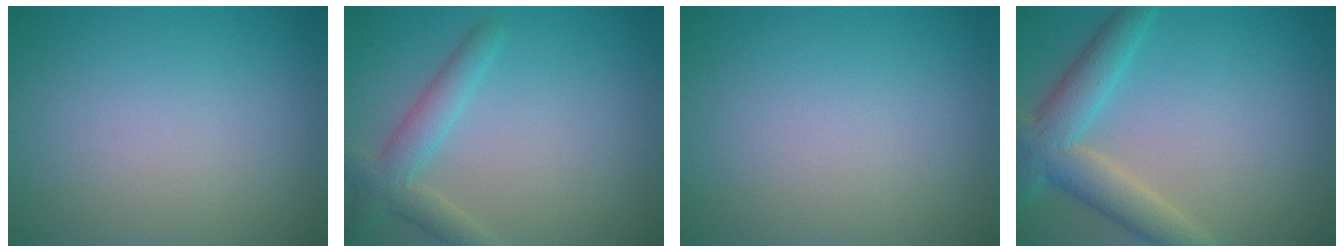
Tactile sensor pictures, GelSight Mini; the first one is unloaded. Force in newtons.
{"total": 3.2, "press": 3.2, "slide": 0.2}
{"total": 0.0}
{"total": 5.2, "press": 5.2, "slide": 0.3}